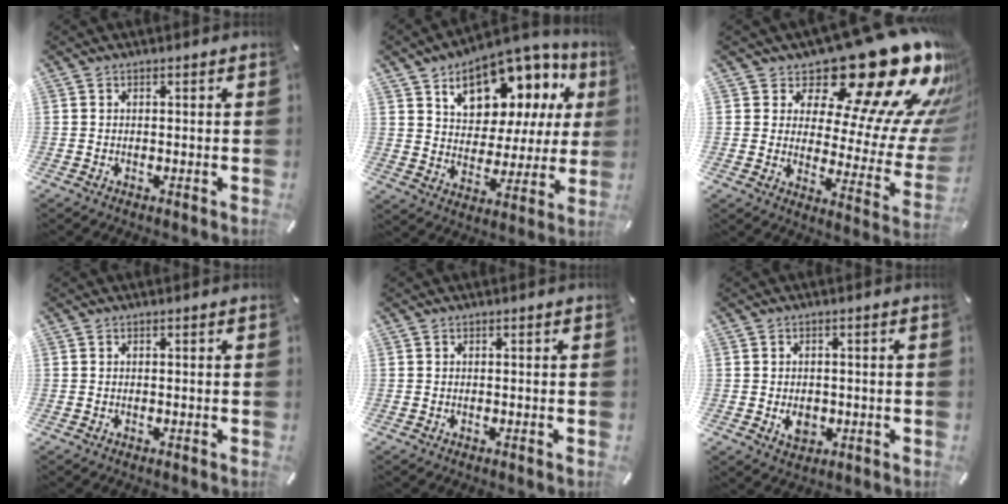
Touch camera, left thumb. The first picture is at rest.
{"total": 14.4, "force": [9.6, 8.6, 6.4], "torque": [-0.097, -0.072, 0.168]}
{"total": 25.6, "force": [17.5, 9.4, 16.2], "torque": [-0.202, -0.150, 0.293]}
{"total": 0.0}
{"total": 0.0}
{"total": 4.4, "force": [-0.9, 3.3, 2.7], "torque": [-0.053, -0.003, -0.019]}